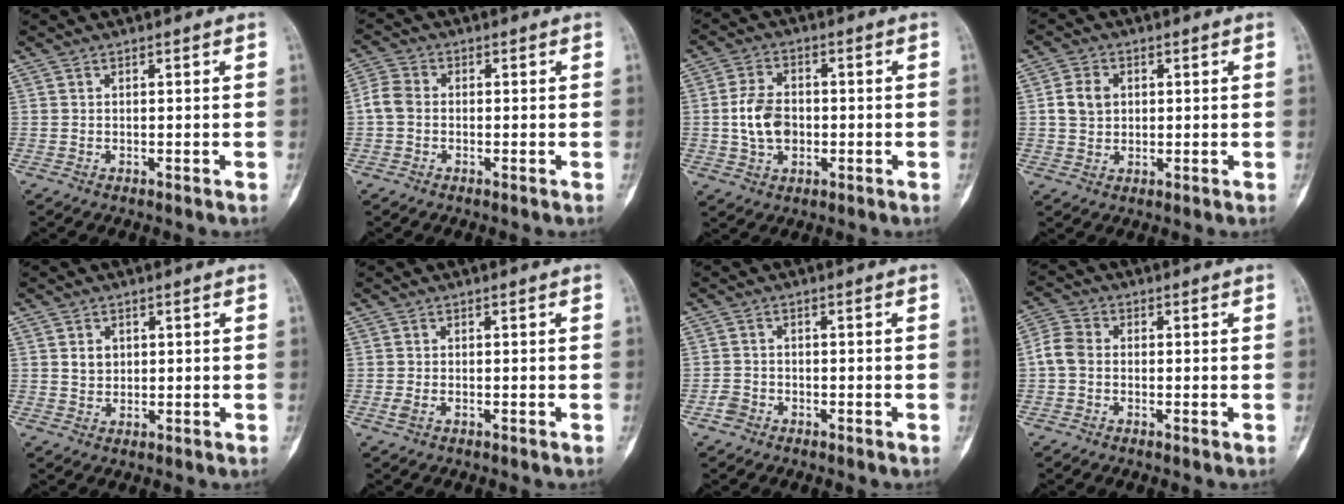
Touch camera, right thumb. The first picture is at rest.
{"total": 3.7, "force": [-0.3, 2.9, 2.2], "torque": [-0.046, 0.010, -0.014]}
{"total": 8.3, "force": [-0.6, 5.7, 5.9], "torque": [-0.098, 0.008, -0.013]}
{"total": 5.0, "force": [0.8, 4.0, 2.8], "torque": [-0.040, 0.002, 0.015]}
{"total": 2.8, "force": [0.7, 2.3, 1.4], "torque": [-0.009, -0.002, 0.016]}
{"total": 1.5, "force": [-0.6, 0.8, 1.2], "torque": [-0.034, 0.004, -0.011]}
{"total": 2.2, "force": [-1.3, 1.7, 0.6], "torque": [-0.009, 0.011, -0.026]}
{"total": 4.6, "force": [-0.4, 3.7, 2.8], "torque": [-0.055, 0.013, -0.017]}